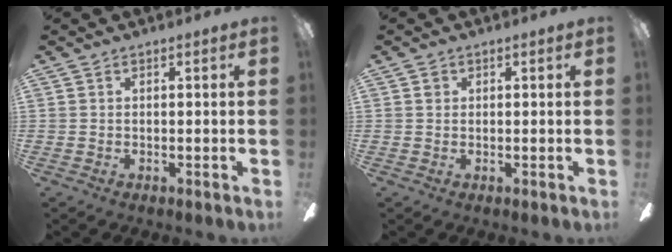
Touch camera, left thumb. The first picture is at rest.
{"total": 0.9, "force": [0.2, 0.8, 0.3], "torque": [0.003, 0.001, 0.002]}